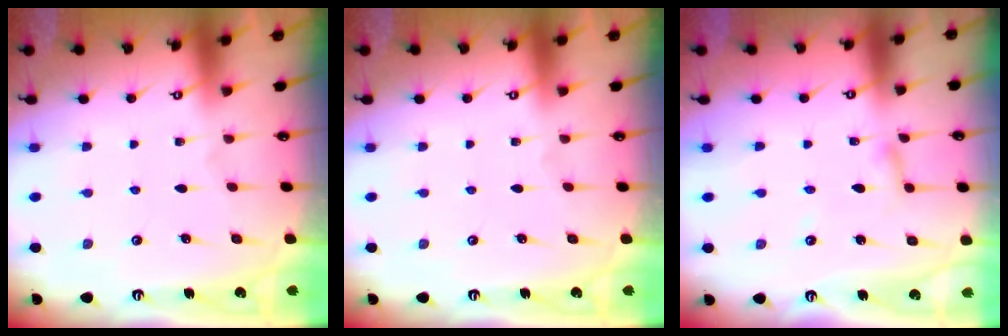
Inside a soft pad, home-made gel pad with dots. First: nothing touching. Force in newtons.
{"total": 0.0}
{"total": 2.7, "press": 2.7, "slide": 0.1}